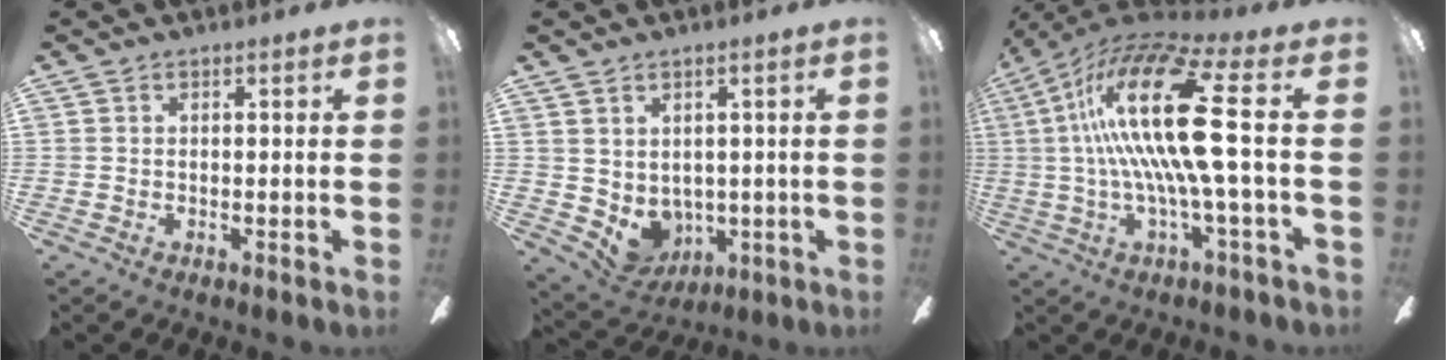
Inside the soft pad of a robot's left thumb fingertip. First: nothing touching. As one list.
[{"total": 5.0, "force": [1.6, 4.3, 1.9], "torque": [-0.061, -0.015, 0.038]}, {"total": 22.2, "force": [3.8, 3.6, 21.6], "torque": [-0.441, -0.025, 0.045]}]